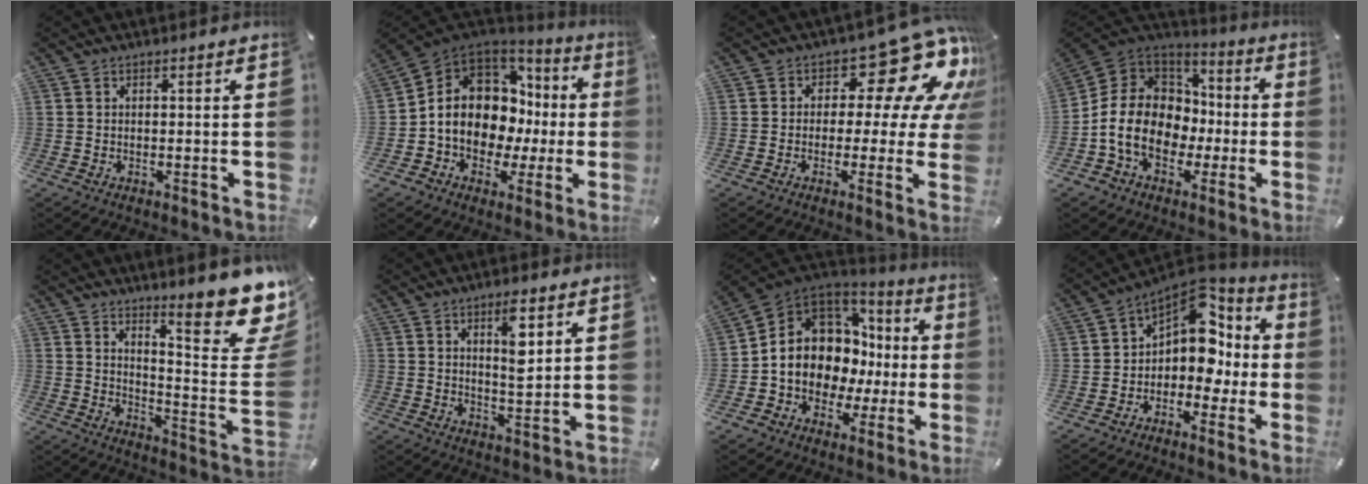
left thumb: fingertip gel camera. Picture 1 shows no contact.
{"total": 13.2, "force": [0.5, 10.8, 7.5], "torque": [-0.141, -0.019, 0.012]}
{"total": 17.2, "force": [8.5, 8.6, 12.3], "torque": [-0.165, -0.056, 0.137]}
{"total": 15.1, "force": [-3.7, 12.4, 7.7], "torque": [-0.175, 0.023, -0.061]}
{"total": 18.9, "force": [13.1, 4.5, 12.8], "torque": [-0.168, -0.111, 0.211]}
{"total": 7.5, "force": [3.3, 2.4, 6.3], "torque": [-0.092, -0.014, 0.046]}
{"total": 12.4, "force": [-0.1, 10.9, 6.0], "torque": [-0.120, -0.022, 0.002]}
{"total": 10.9, "force": [3.1, 8.0, 6.7], "torque": [-0.090, -0.032, 0.055]}